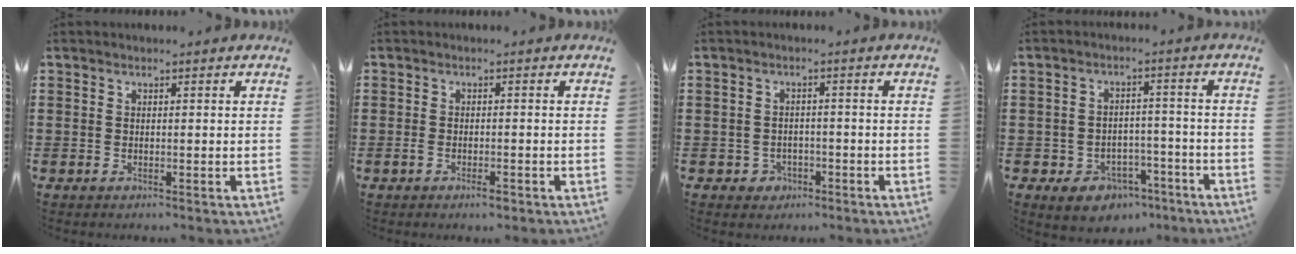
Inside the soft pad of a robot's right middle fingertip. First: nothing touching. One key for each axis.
{"total": 0.8, "fx": -0.6, "fy": 0.3, "fz": 0.6, "tx": -0.014, "ty": -0.005, "tz": -0.009}
{"total": 1.7, "fx": -1.1, "fy": 1.3, "fz": 0.3, "tx": -0.011, "ty": 0.001, "tz": -0.027}
{"total": 4.8, "fx": -3.9, "fy": 2.4, "fz": 1.3, "tx": -0.031, "ty": 0.016, "tz": -0.078}